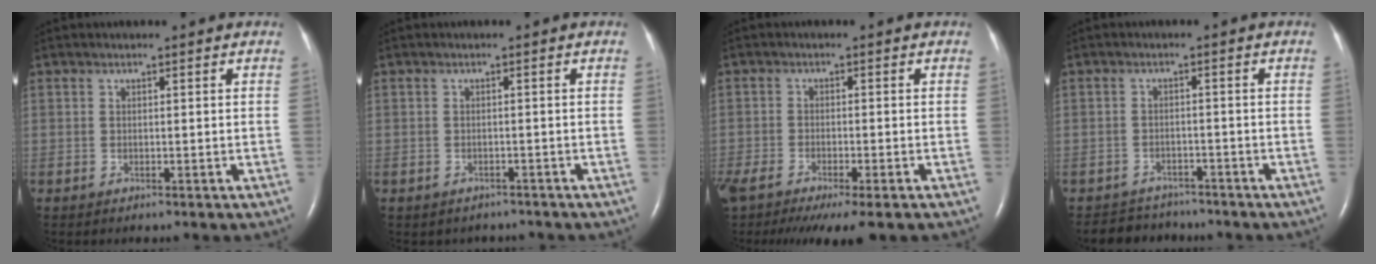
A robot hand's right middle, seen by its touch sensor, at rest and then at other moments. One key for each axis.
{"total": 2.7, "fx": -2.3, "fy": 1.4, "fz": 0.1, "tx": -0.007, "ty": 0.008, "tz": -0.028}
{"total": 13.2, "fx": -9.8, "fy": 3.2, "fz": 8.2, "tx": -0.175, "ty": -0.026, "tz": -0.149}
{"total": 5.3, "fx": -4.8, "fy": 2.2, "fz": -0.2, "tx": 0.005, "ty": 0.005, "tz": -0.071}